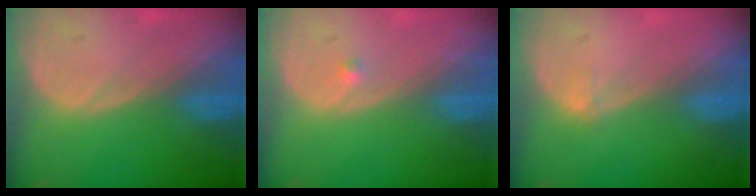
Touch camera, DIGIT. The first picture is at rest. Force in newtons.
{"total": 0.7, "press": 0.5, "slide": 0.4}
{"total": 0.8, "press": 0.6, "slide": 0.5}